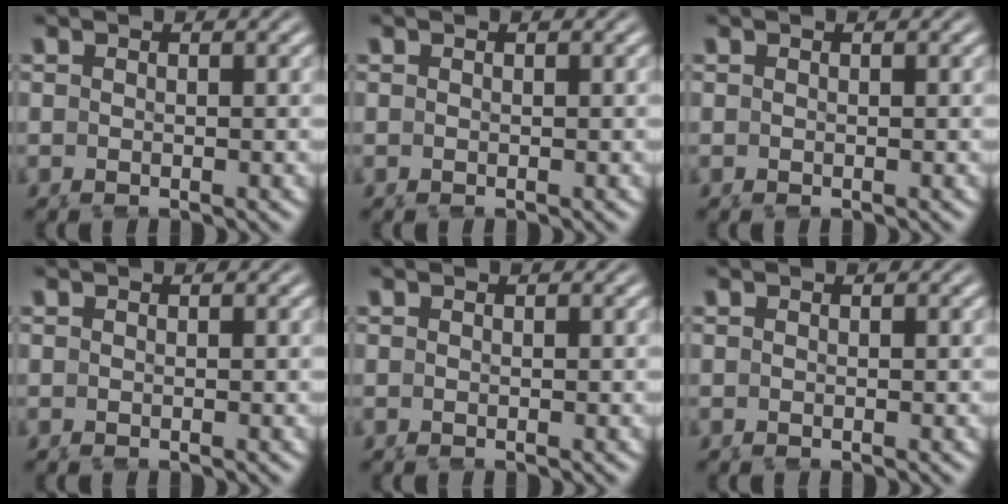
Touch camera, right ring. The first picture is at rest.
{"total": 0.0}
{"total": 0.0}
{"total": 0.0}
{"total": 0.0}
{"total": 0.0}